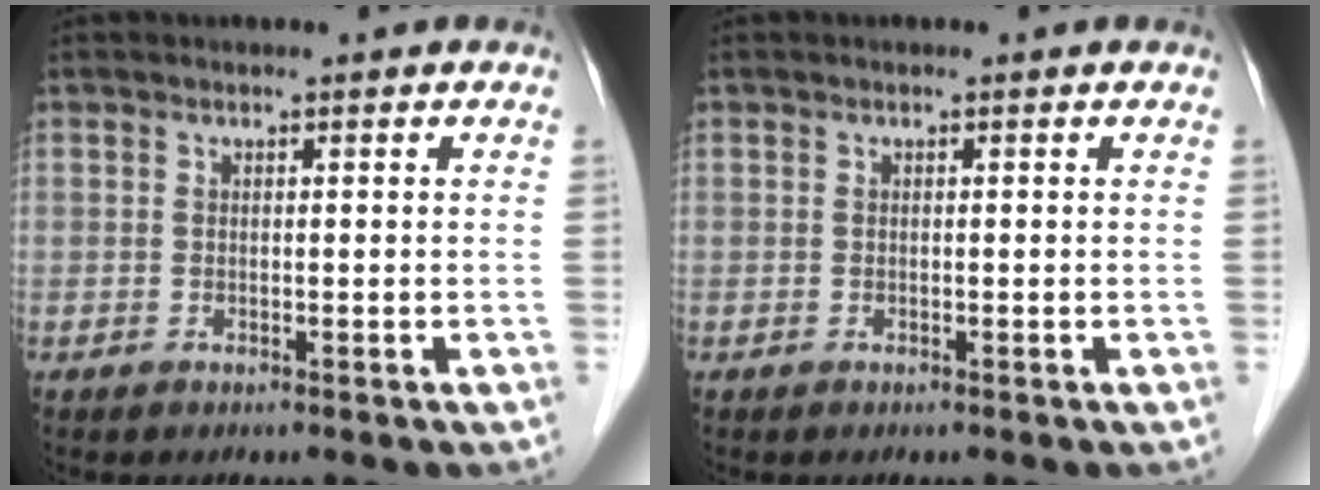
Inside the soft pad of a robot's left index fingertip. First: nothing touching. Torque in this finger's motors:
{"motor_torque": [0.00, 0.00, 0.00, 0.00]}